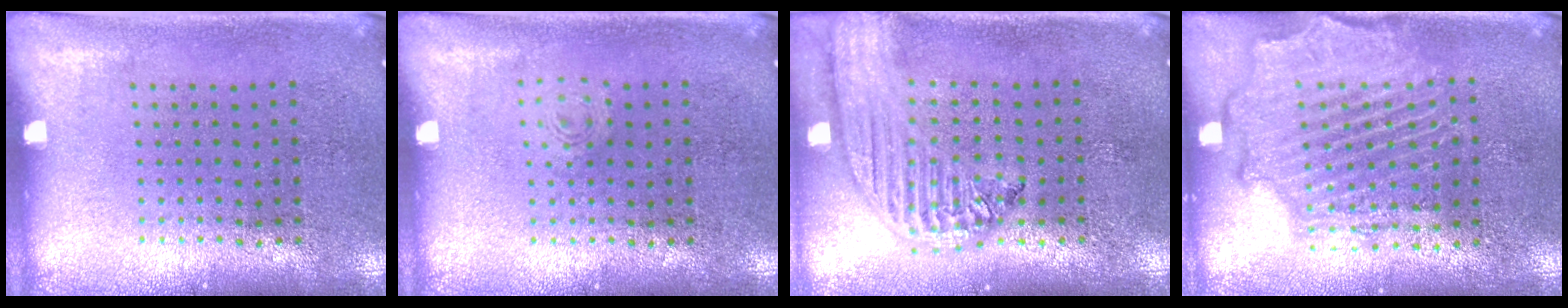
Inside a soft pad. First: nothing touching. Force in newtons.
{"total": 0.6, "press": 0.6, "slide": 0.1}
{"total": 2.3, "press": 2.0, "slide": 1.2}
{"total": 2.2, "press": 2.1, "slide": 0.5}